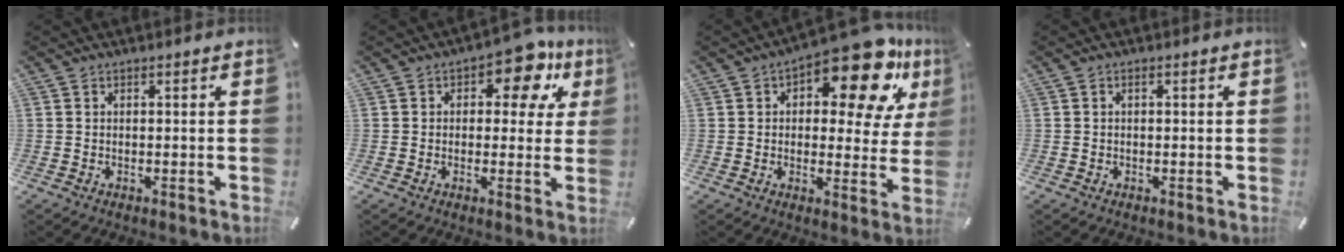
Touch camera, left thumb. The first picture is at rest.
{"total": 11.0, "force": [5.2, 5.8, 7.8], "torque": [-0.089, -0.028, 0.083]}
{"total": 17.2, "force": [10.1, 6.8, 12.2], "torque": [-0.167, -0.066, 0.163]}
{"total": 0.7, "force": [0.0, 0.4, 0.6], "torque": [-0.013, 0.002, -0.001]}